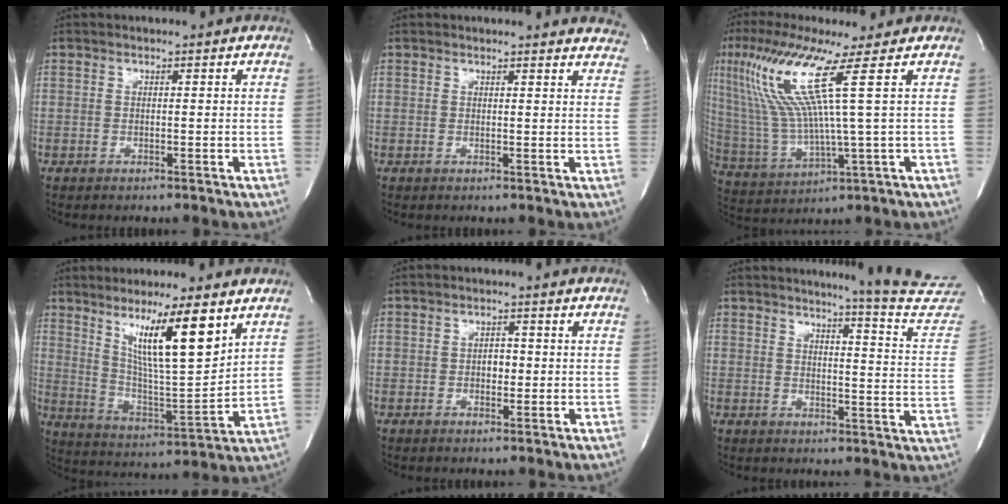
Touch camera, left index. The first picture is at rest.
{"total": 13.0, "force": [12.6, 1.6, 2.6], "torque": [-0.015, -0.044, 0.117]}
{"total": 12.0, "force": [4.9, -1.7, 10.8], "torque": [-0.244, -0.002, 0.106]}
{"total": 13.1, "force": [7.1, 0.7, 11.0], "torque": [-0.190, -0.018, 0.129]}
{"total": 1.8, "force": [-0.4, 1.0, 1.4], "torque": [-0.021, -0.003, -0.007]}
{"total": 15.8, "force": [15.1, -2.1, 4.2], "torque": [-0.058, -0.139, 0.158]}